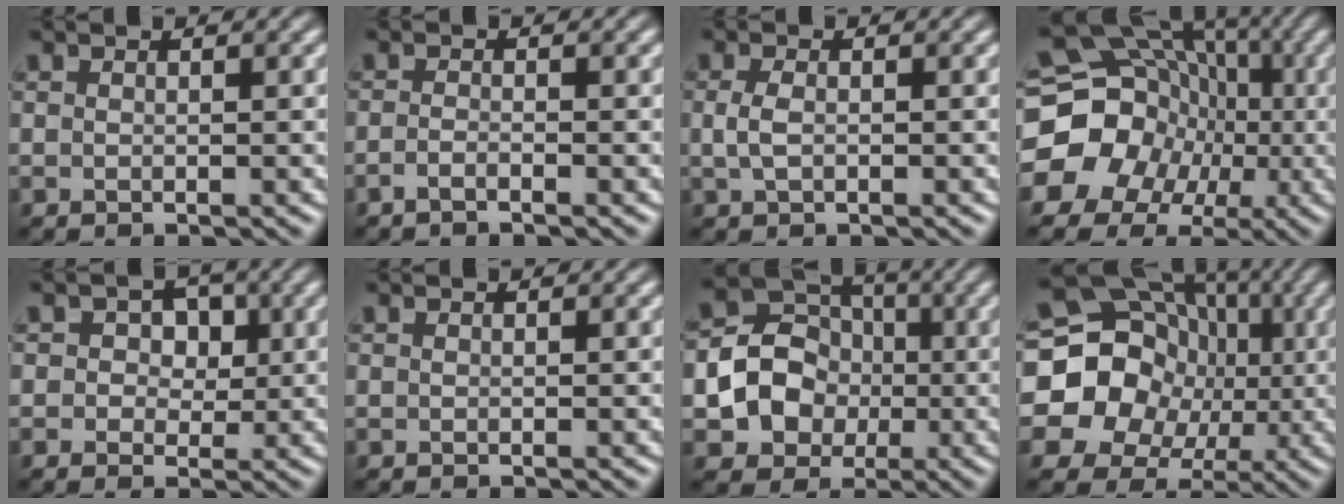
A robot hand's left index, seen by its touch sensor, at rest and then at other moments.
{"total": 1.1, "force": [-1.0, 0.1, 0.5], "torque": [-0.007, -0.005, -0.019]}
{"total": 1.2, "force": [-0.1, 0.6, 1.0], "torque": [-0.036, -0.002, 0.003]}
{"total": 17.6, "force": [-3.2, 16.1, 6.2], "torque": [-0.131, -0.001, -0.080]}
{"total": 3.1, "force": [1.0, 2.6, 1.5], "torque": [-0.006, 0.006, 0.002]}
{"total": 0.0}
{"total": 6.4, "force": [-1.0, 5.7, 2.7], "torque": [-0.033, 0.000, -0.026]}
{"total": 18.8, "force": [0.4, 17.5, 6.9], "torque": [-0.160, 0.025, -0.029]}